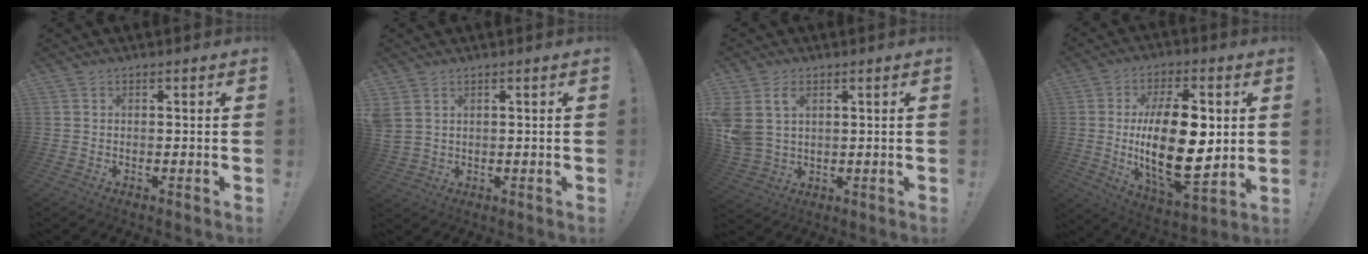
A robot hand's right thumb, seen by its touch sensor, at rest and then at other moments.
{"total": 3.4, "force": [1.7, 2.2, 1.9], "torque": [-0.042, 0.002, 0.037]}
{"total": 7.7, "force": [3.7, 5.2, 4.4], "torque": [-0.091, -0.008, 0.073]}
{"total": 24.4, "force": [1.3, 11.6, 21.4], "torque": [-0.385, -0.016, 0.023]}